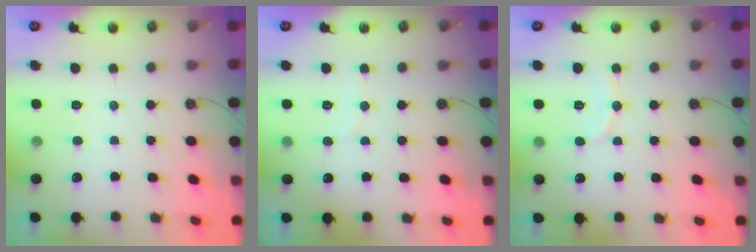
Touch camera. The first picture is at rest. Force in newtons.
{"total": 3.4, "press": 3.4, "slide": 0.4}
{"total": 7.2, "press": 7.2, "slide": 0.9}